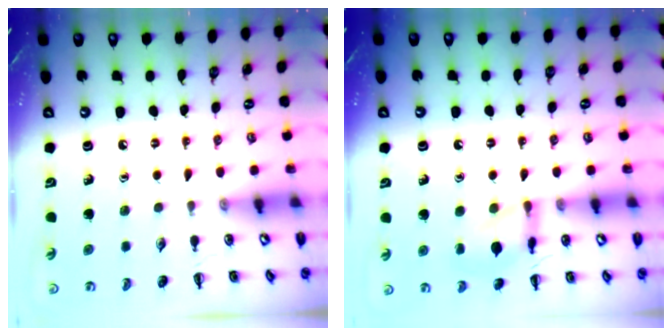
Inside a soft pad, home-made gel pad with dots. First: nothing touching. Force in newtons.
{"total": 10.8, "press": 10.8, "slide": 0.4}